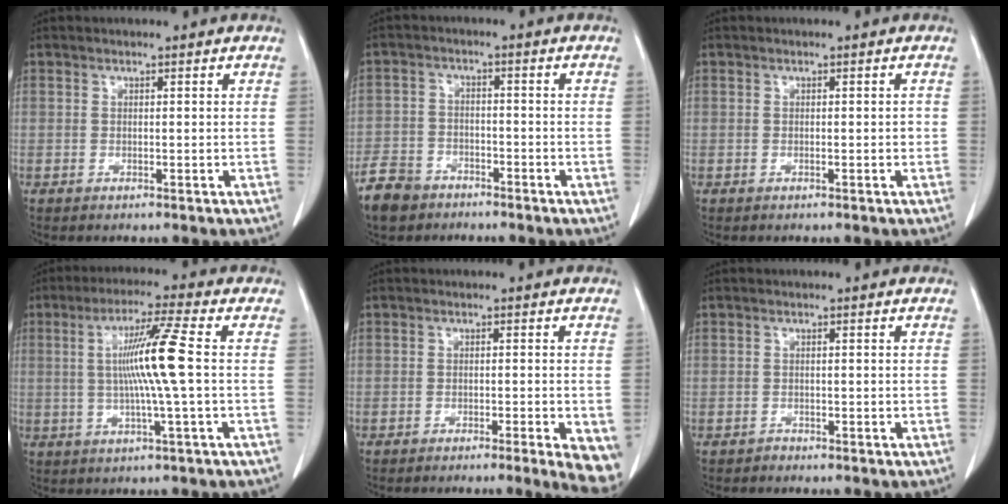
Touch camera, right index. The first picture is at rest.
{"total": 6.4, "force": [-5.0, 3.6, 1.7], "torque": [-0.043, -0.004, -0.094]}
{"total": 0.7, "force": [-0.3, 0.2, 0.6], "torque": [-0.005, 0.002, -0.003]}
{"total": 9.5, "force": [0.5, -1.5, 9.4], "torque": [-0.175, 0.000, 0.009]}
{"total": 7.4, "force": [-4.3, 1.0, 5.9], "torque": [-0.056, -0.011, -0.061]}
{"total": 0.6, "force": [-0.5, 0.3, -0.2], "torque": [-0.002, 0.000, -0.011]}